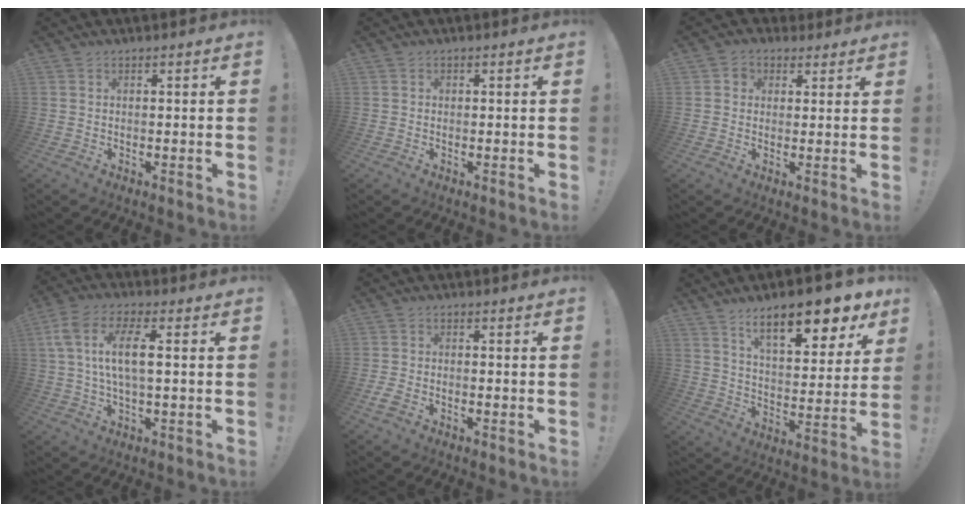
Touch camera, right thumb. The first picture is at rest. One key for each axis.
{"total": 0.6, "fx": 0.1, "fy": 0.6, "fz": 0.0, "tx": 0.004, "ty": 0.000, "tz": 0.001}
{"total": 4.0, "fx": 0.7, "fy": 3.9, "fz": 0.8, "tx": -0.010, "ty": 0.001, "tz": 0.012}
{"total": 11.2, "fx": 1.2, "fy": 4.4, "fz": 10.2, "tx": -0.199, "ty": 0.004, "tz": 0.020}
{"total": 3.1, "fx": -1.8, "fy": 1.5, "fz": 2.1, "tx": -0.048, "ty": -0.001, "tz": -0.032}
{"total": 16.0, "fx": 10.1, "fy": 5.4, "fz": 11.1, "tx": -0.164, "ty": -0.064, "tz": 0.162}